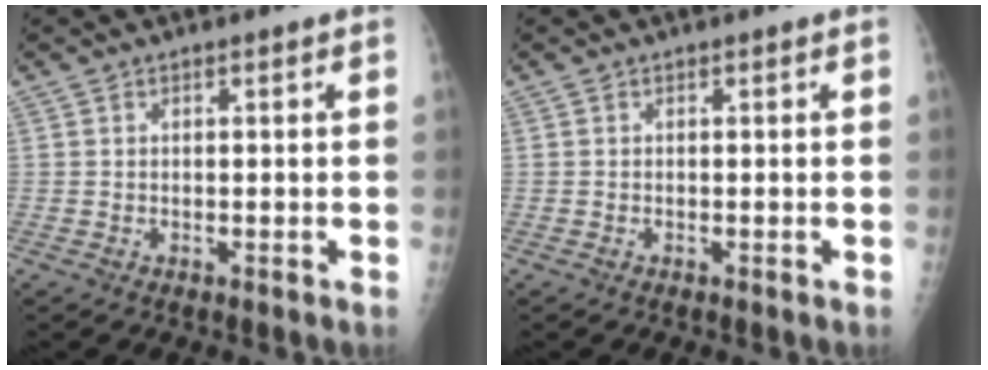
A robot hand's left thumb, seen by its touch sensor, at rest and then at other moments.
{"total": 0.0}